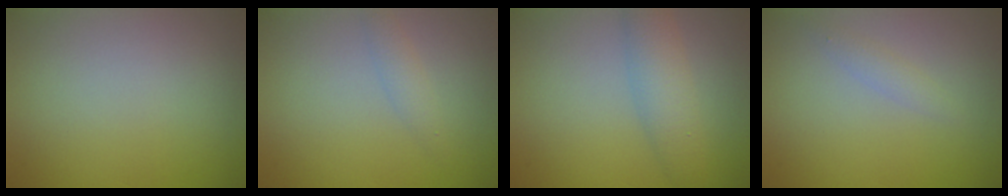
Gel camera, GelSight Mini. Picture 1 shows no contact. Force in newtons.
{"total": 1.3, "press": 1.3, "slide": 0.1}
{"total": 3.5, "press": 3.5, "slide": 0.1}
{"total": 1.1, "press": 1.1, "slide": 0.1}